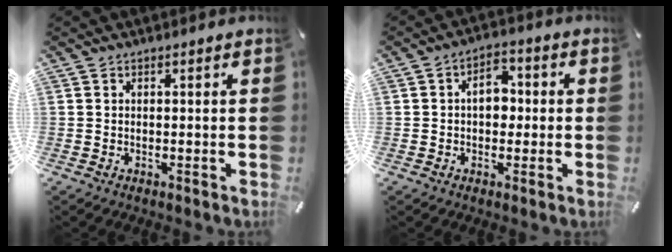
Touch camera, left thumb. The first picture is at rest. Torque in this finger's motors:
{"motor_torque": [0.70, 1.31, 0.47, -0.44, 0.25]}